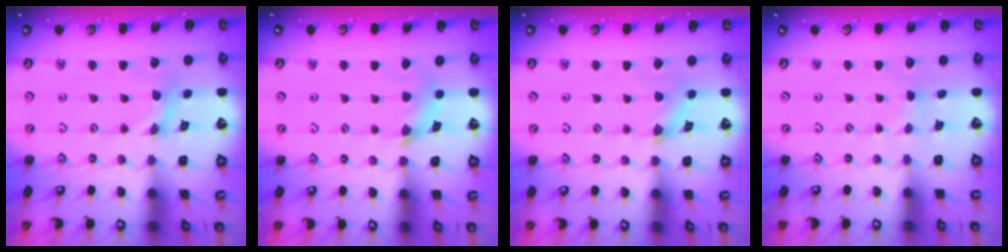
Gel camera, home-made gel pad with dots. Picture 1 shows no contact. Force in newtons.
{"total": 7.7, "press": 7.7, "slide": 0.9}
{"total": 2.9, "press": 2.9, "slide": 0.3}
{"total": 1.0, "press": 0.9, "slide": 0.2}